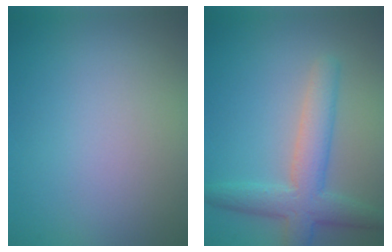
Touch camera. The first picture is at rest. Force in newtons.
{"total": 4.7, "press": 4.7, "slide": 0.1}